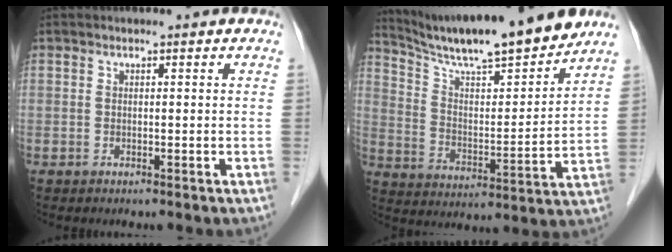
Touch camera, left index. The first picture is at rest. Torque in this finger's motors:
{"motor_torque": [0.19, -0.41, 0.34, 0.06]}